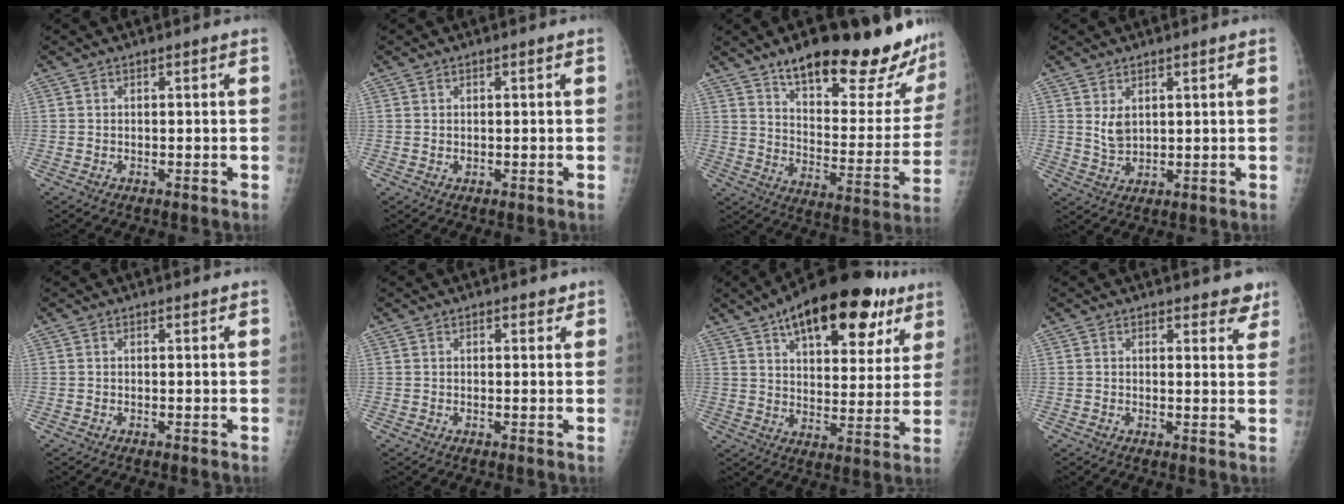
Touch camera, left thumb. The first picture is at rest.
{"total": 0.8, "force": [0.3, 0.4, 0.5], "torque": [-0.006, -0.002, 0.006]}
{"total": 26.3, "force": [19.4, 7.2, 16.3], "torque": [-0.188, -0.098, 0.276]}
{"total": 3.9, "force": [1.6, 2.2, 2.7], "torque": [-0.042, -0.015, 0.038]}
{"total": 0.5, "force": [0.4, 0.2, 0.3], "torque": [-0.006, -0.002, 0.006]}
{"total": 2.2, "force": [1.5, 1.1, 1.2], "torque": [-0.003, -0.006, 0.016]}
{"total": 24.6, "force": [14.0, 11.0, 17.0], "torque": [-0.218, -0.017, 0.207]}
{"total": 4.5, "force": [3.7, 1.9, 1.7], "torque": [0.012, -0.021, 0.037]}